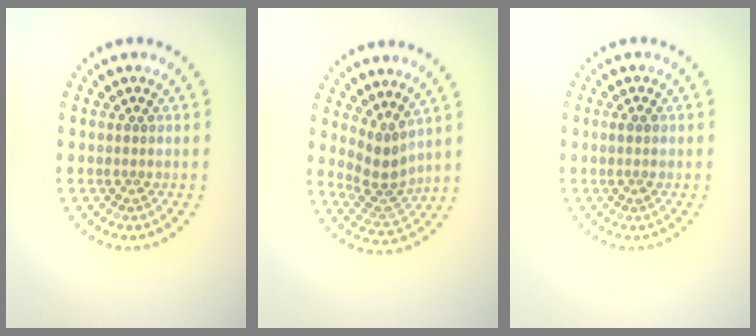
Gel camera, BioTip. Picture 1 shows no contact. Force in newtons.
{"total": 2.8, "press": 2.2, "slide": 1.8}
{"total": 0.8, "press": 0.8, "slide": 0.3}